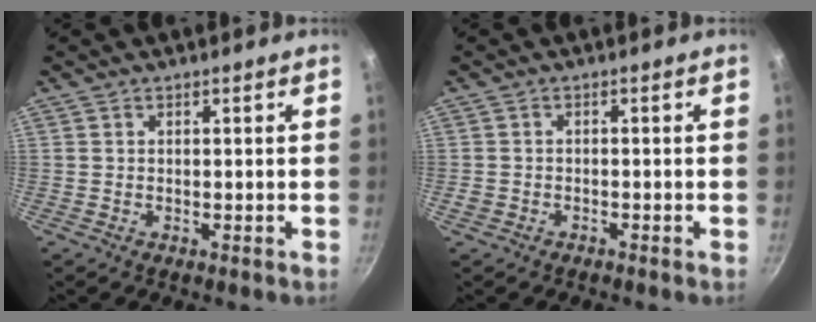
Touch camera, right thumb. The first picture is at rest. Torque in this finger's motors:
{"motor_torque": [-0.11, 0.28, -0.30, -0.01, 0.05]}